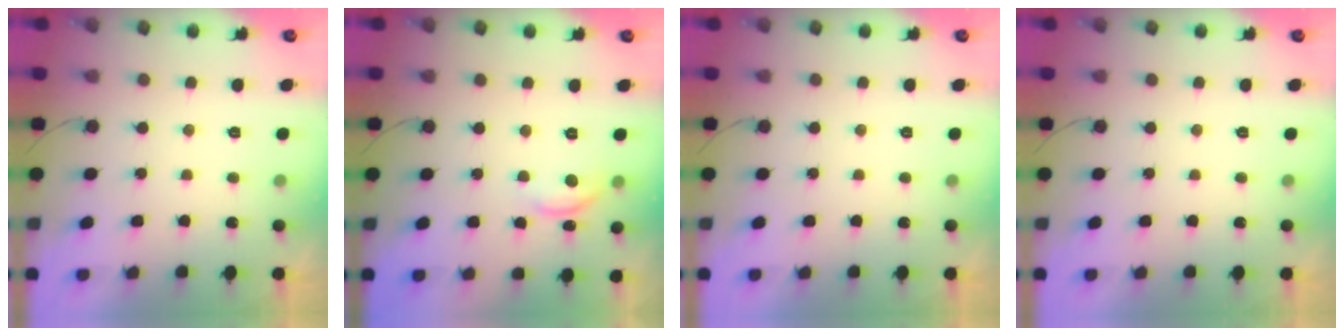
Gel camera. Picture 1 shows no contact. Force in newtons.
{"total": 10.1, "press": 10.0, "slide": 0.8}
{"total": 0.0}
{"total": 0.0}